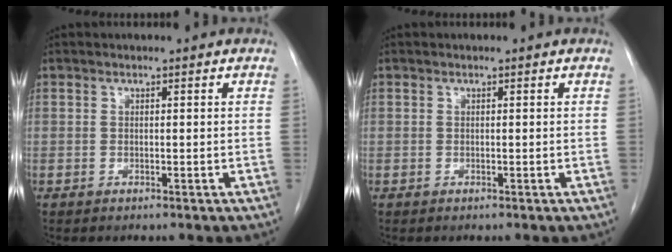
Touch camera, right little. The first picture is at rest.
{"total": 0.0}